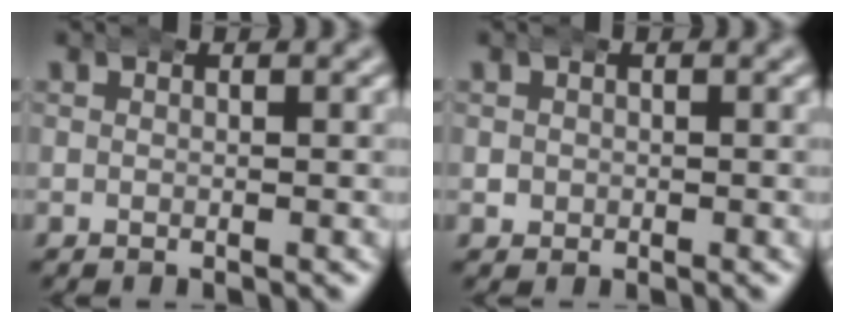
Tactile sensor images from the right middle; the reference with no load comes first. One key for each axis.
{"total": 0.8, "fx": 0.1, "fy": 0.8, "fz": 0.0, "tx": -0.005, "ty": -0.003, "tz": 0.007}